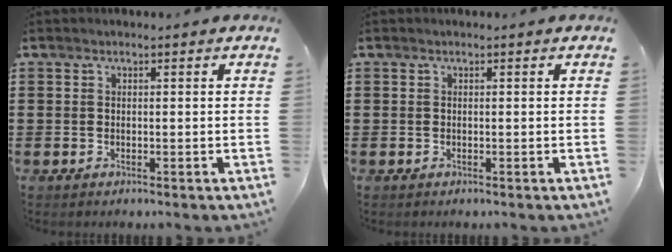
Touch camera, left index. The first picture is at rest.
{"total": 0.0}